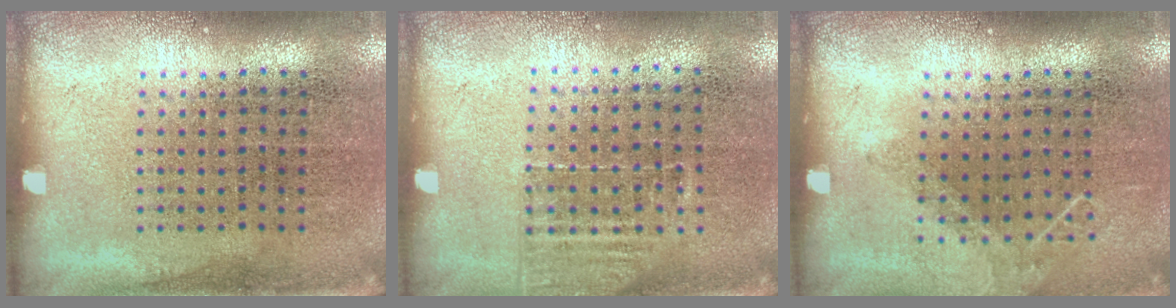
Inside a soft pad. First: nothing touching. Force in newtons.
{"total": 1.3, "press": 1.1, "slide": 0.6}
{"total": 0.8, "press": 0.8, "slide": 0.2}